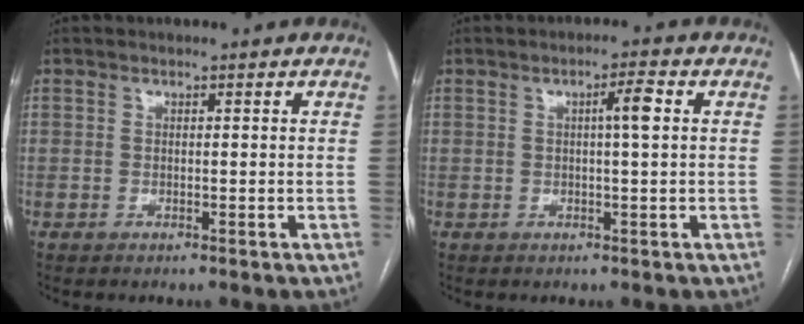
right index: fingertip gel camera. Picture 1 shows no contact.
{"total": 3.3, "force": [0.6, 0.0, 3.2], "torque": [-0.051, 0.004, 0.009]}